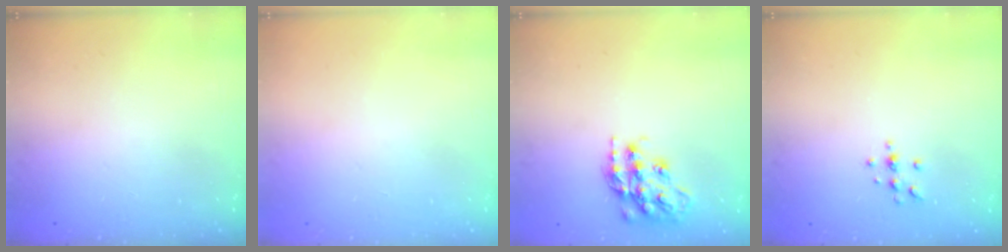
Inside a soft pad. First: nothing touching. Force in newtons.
{"total": 0.0}
{"total": 14.9, "press": 14.8, "slide": 0.8}
{"total": 4.8, "press": 4.7, "slide": 0.6}